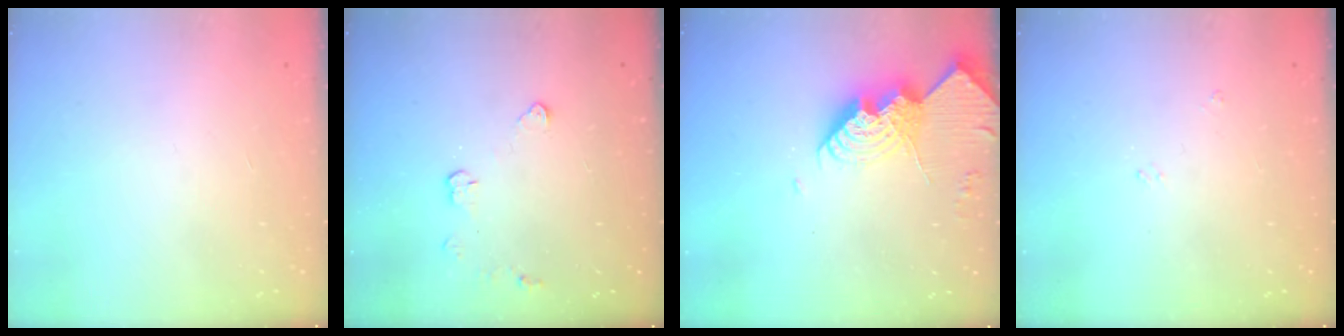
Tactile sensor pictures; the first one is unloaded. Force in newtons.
{"total": 3.3, "press": 3.3, "slide": 0.4}
{"total": 15.3, "press": 15.2, "slide": 1.4}
{"total": 2.7, "press": 2.7, "slide": 0.4}